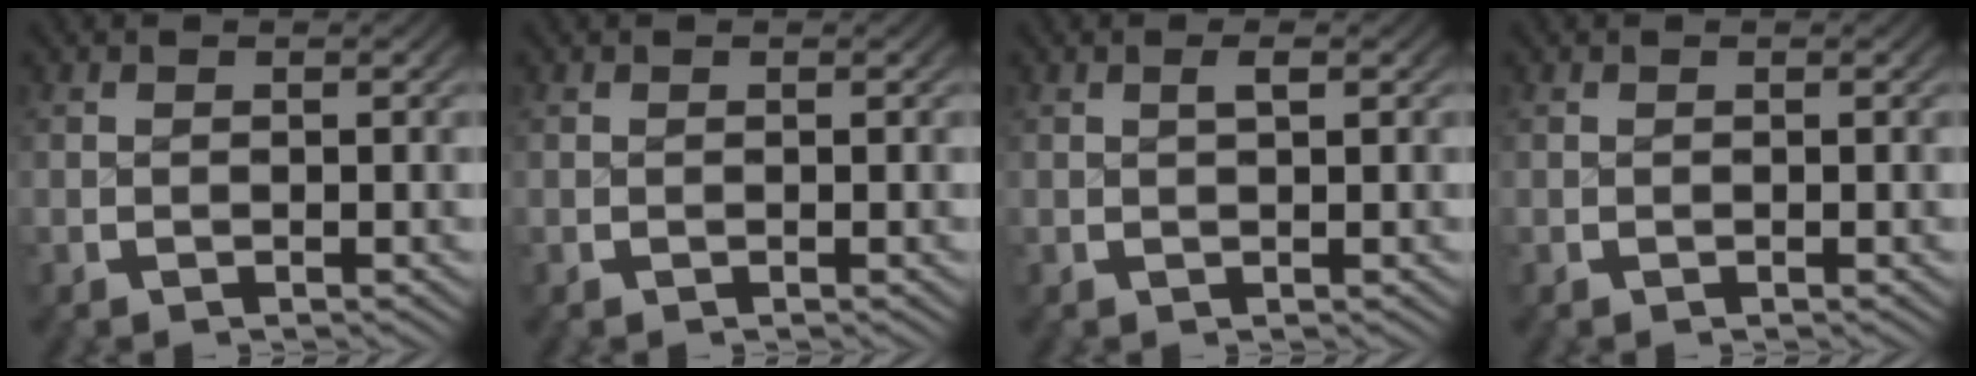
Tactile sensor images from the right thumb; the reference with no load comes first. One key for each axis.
{"total": 0.0}
{"total": 0.8, "fx": 0.5, "fy": 0.2, "fz": 0.6, "tx": -0.007, "ty": 0.000, "tz": 0.010}
{"total": 0.0}